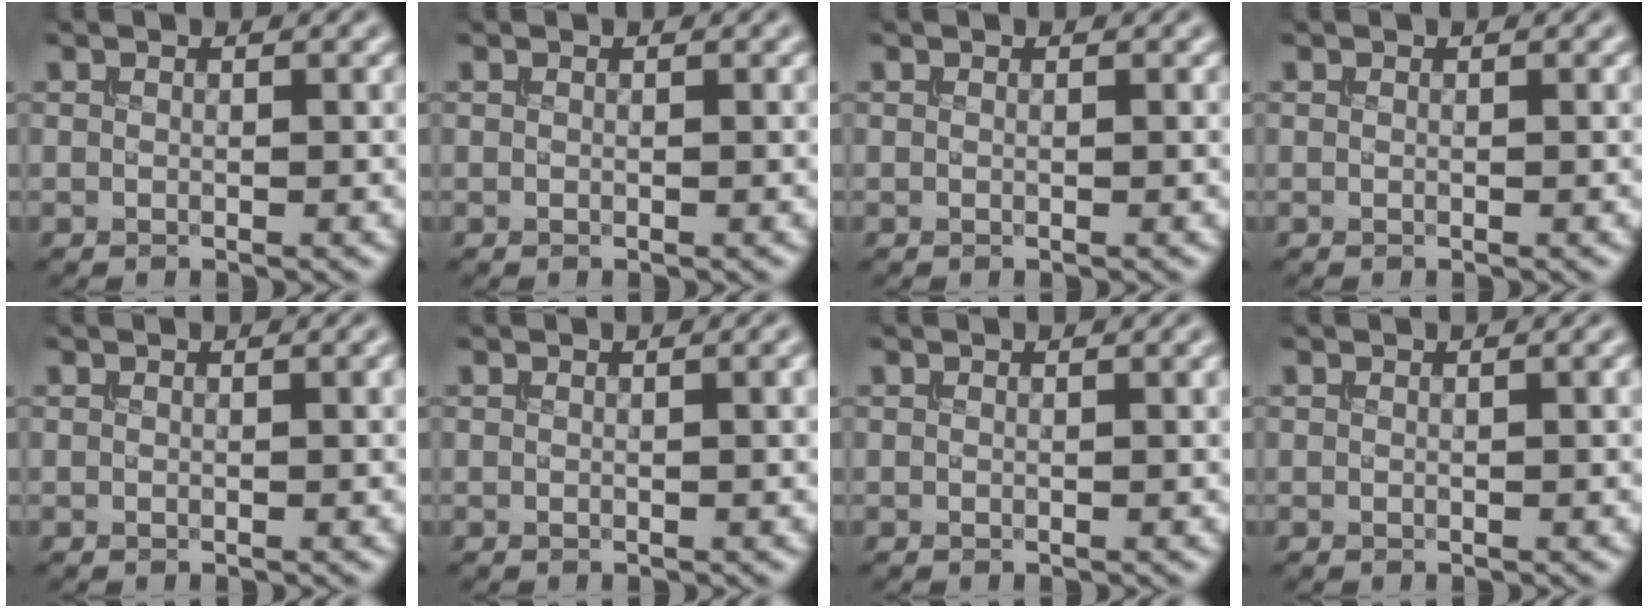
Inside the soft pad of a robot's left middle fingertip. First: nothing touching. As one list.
[{"total": 0.0}, {"total": 0.0}, {"total": 0.0}, {"total": 1.3, "force": [0.4, 0.4, 1.1], "torque": [-0.012, 0.006, 0.001]}, {"total": 1.6, "force": [0.4, 0.5, 1.4], "torque": [-0.013, 0.007, 0.001]}, {"total": 1.2, "force": [0.4, 0.4, 1.0], "torque": [-0.010, 0.006, 0.003]}, {"total": 1.1, "force": [0.3, 0.3, 1.0], "torque": [-0.010, 0.006, 0.001]}]